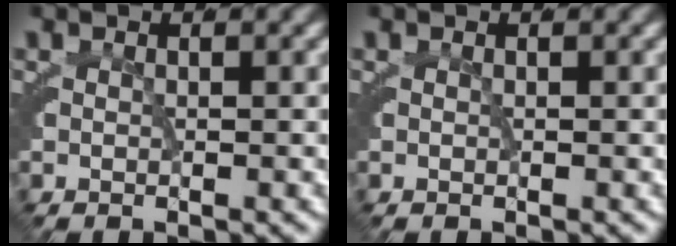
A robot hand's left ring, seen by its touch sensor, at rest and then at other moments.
{"total": 0.0}